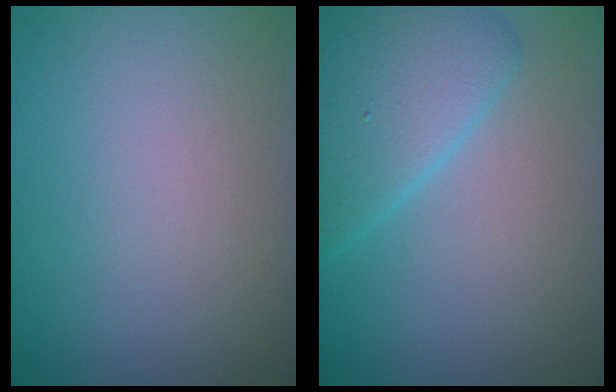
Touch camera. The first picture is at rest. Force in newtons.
{"total": 5.3, "press": 5.3, "slide": 0.3}